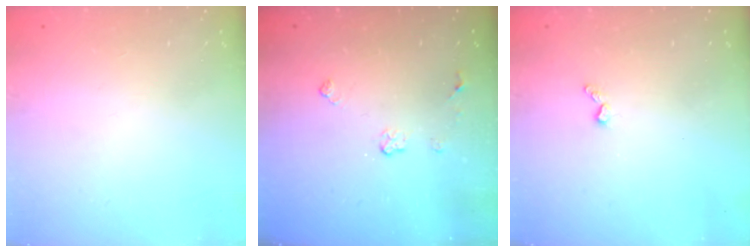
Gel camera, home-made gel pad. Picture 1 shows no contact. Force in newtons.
{"total": 4.5, "press": 4.4, "slide": 0.6}
{"total": 3.3, "press": 3.2, "slide": 0.5}